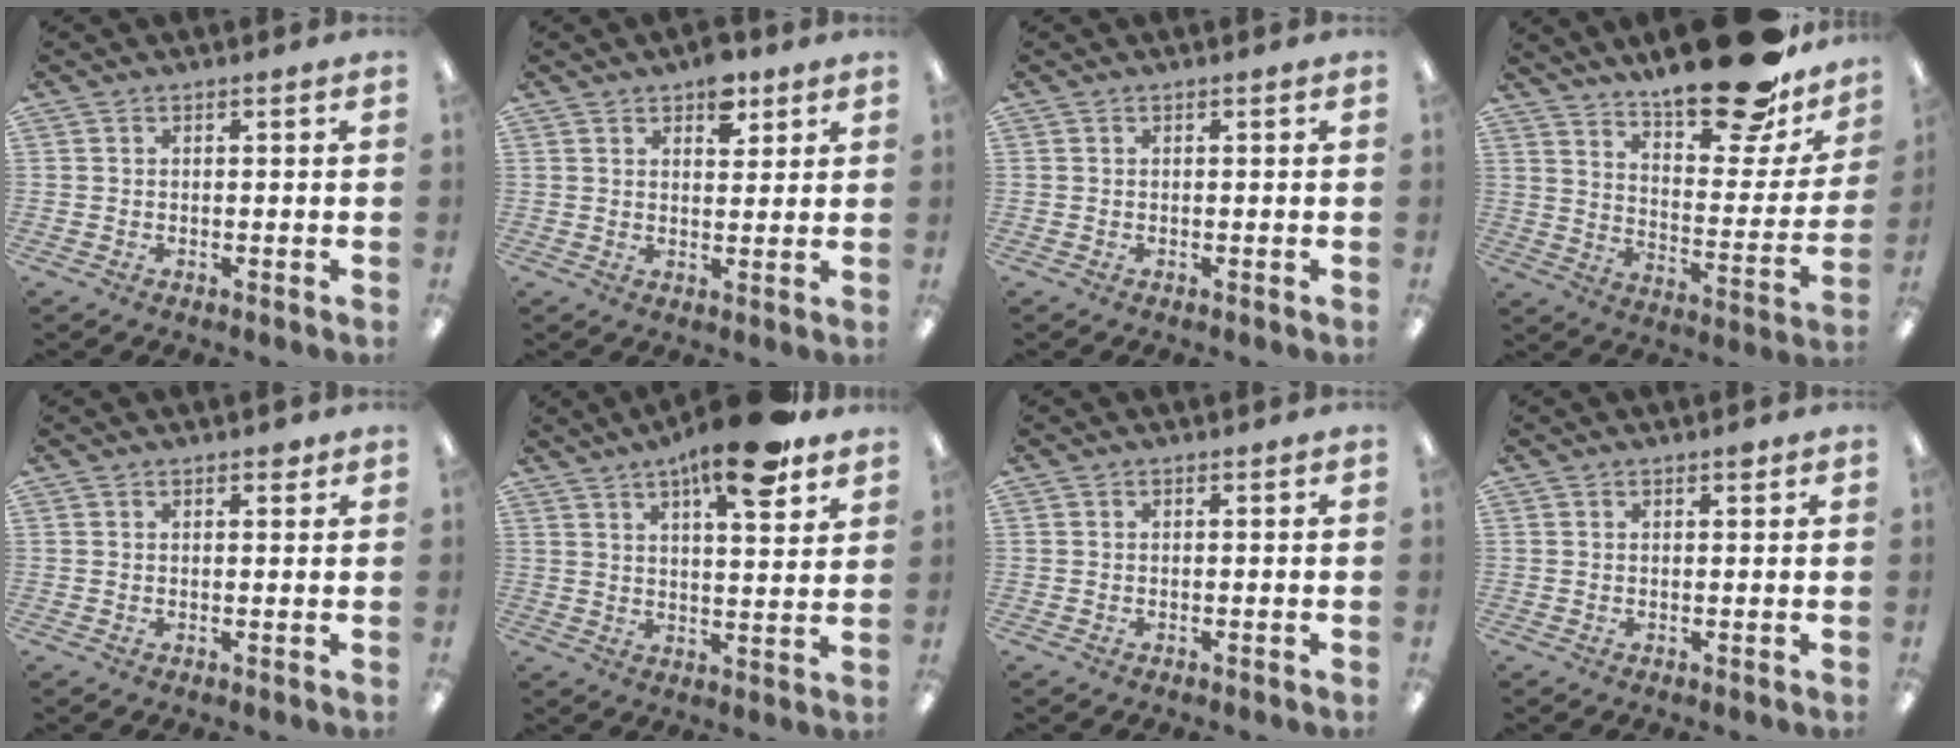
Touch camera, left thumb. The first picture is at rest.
{"total": 6.5, "force": [4.0, 3.5, 3.8], "torque": [-0.035, -0.017, 0.064]}
{"total": 0.0}
{"total": 22.1, "force": [17.4, 7.1, 11.7], "torque": [-0.166, -0.117, 0.290]}
{"total": 1.7, "force": [1.2, 0.7, 0.9], "torque": [-0.003, -0.006, 0.018]}
{"total": 13.6, "force": [9.3, 3.5, 9.3], "torque": [-0.134, -0.050, 0.149]}
{"total": 0.0}
{"total": 1.2, "force": [0.9, 0.3, 0.7], "torque": [-0.008, -0.003, 0.014]}